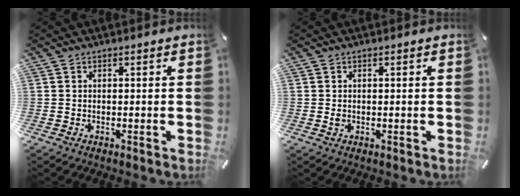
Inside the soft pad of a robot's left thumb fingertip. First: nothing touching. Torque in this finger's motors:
{"motor_torque": [0.00, 0.27, 0.07, 0.00, 0.01]}